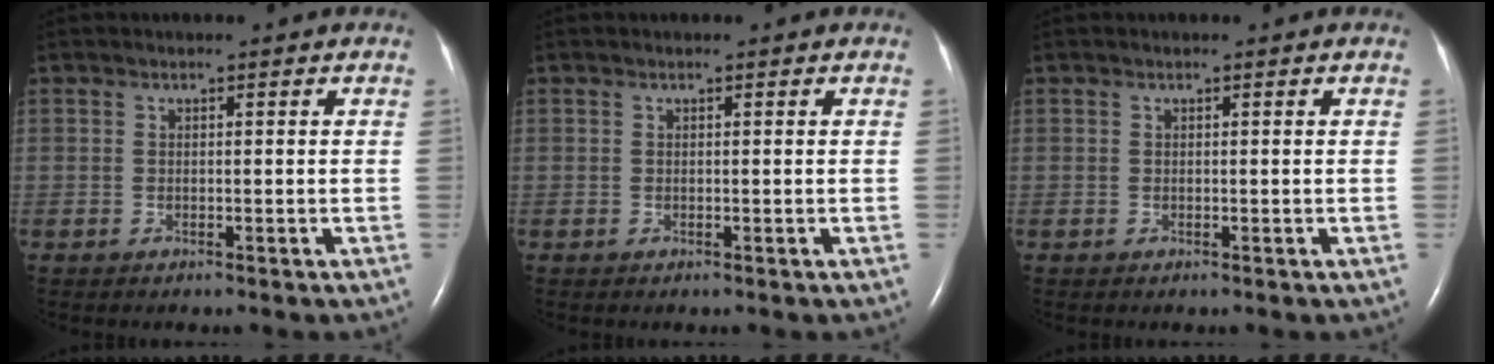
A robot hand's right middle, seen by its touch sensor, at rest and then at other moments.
{"total": 0.0}
{"total": 0.0}